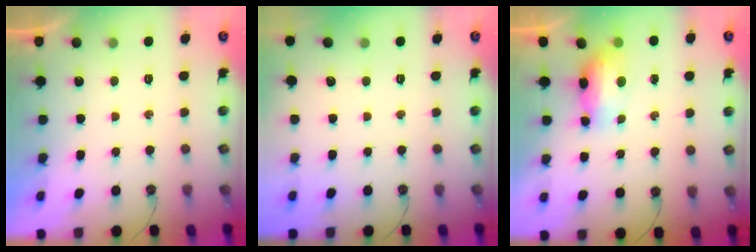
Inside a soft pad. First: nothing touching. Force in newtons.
{"total": 0.0}
{"total": 7.5, "press": 7.4, "slide": 1.1}